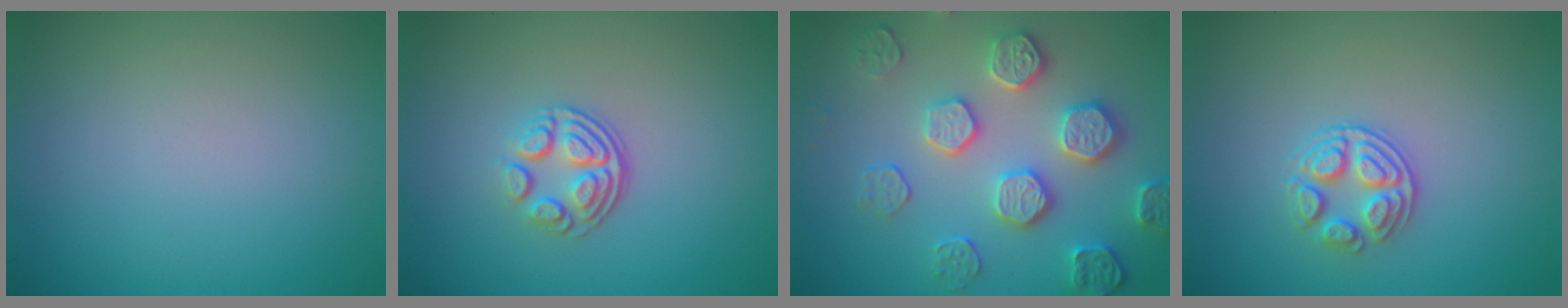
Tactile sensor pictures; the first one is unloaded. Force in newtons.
{"total": 3.5, "press": 2.5, "slide": 2.4}
{"total": 4.8, "press": 4.5, "slide": 1.5}
{"total": 2.9, "press": 2.6, "slide": 1.3}